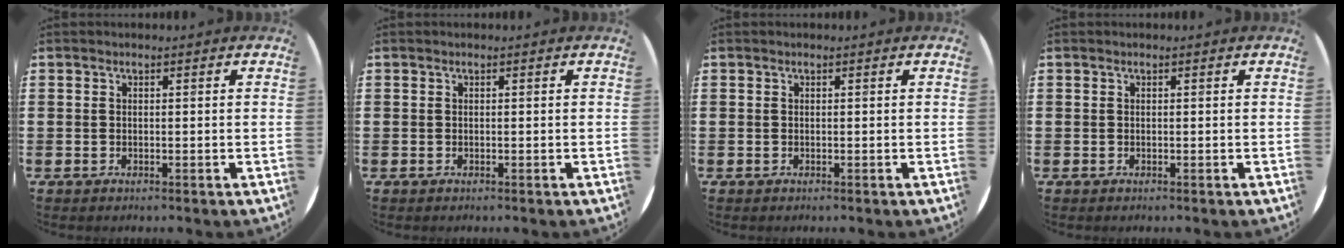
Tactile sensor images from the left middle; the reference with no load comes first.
{"total": 0.0}
{"total": 0.0}
{"total": 0.0}